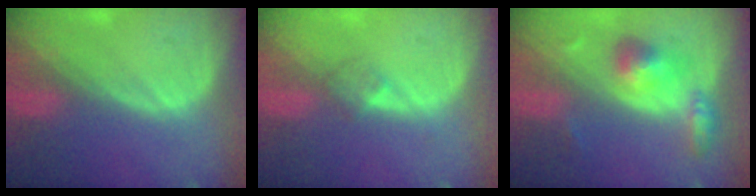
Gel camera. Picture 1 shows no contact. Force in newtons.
{"total": 2.1, "press": 1.8, "slide": 1.0}
{"total": 5.7, "press": 5.4, "slide": 1.6}